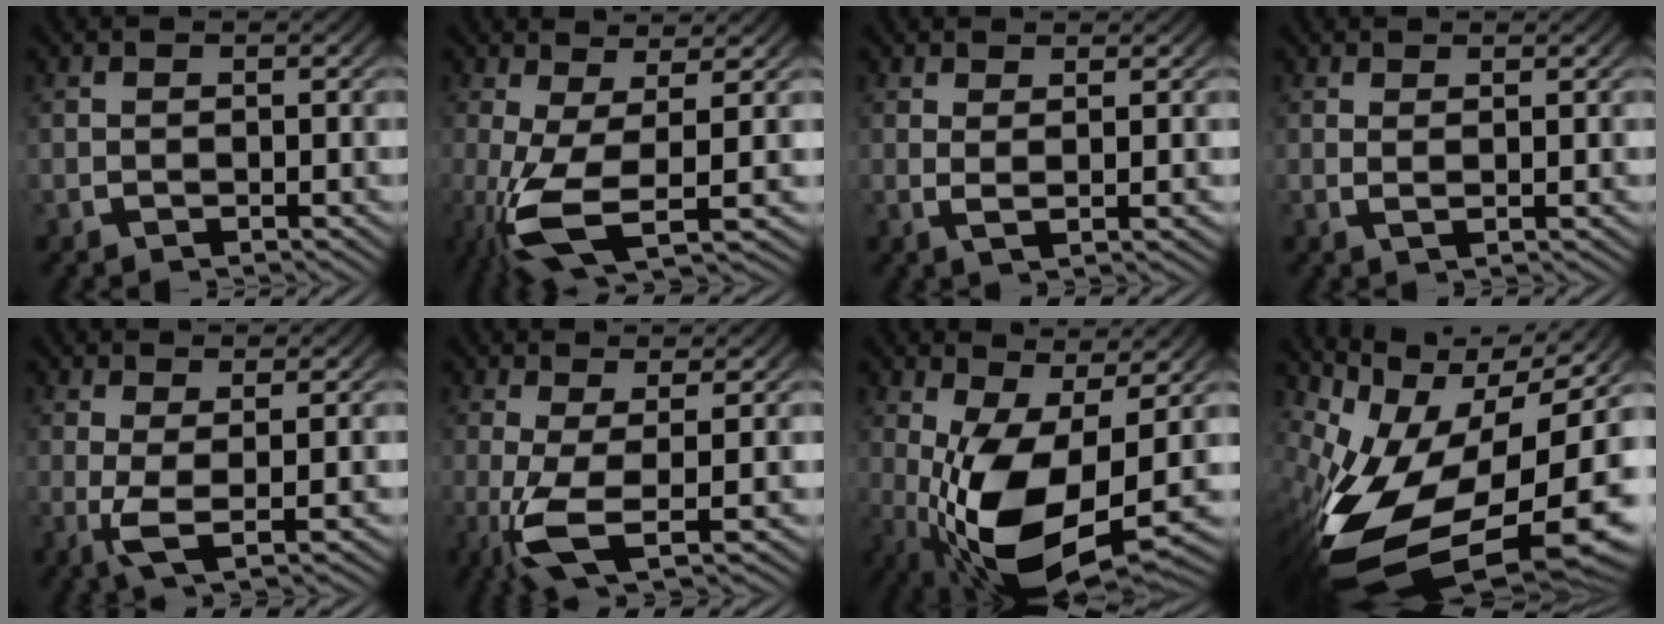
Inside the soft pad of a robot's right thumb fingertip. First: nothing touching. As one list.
[{"total": 8.7, "force": [-1.6, 4.0, 7.5], "torque": [-0.166, -0.038, -0.009]}, {"total": 1.7, "force": [1.0, 0.1, 1.4], "torque": [-0.028, -0.008, 0.023]}, {"total": 1.1, "force": [0.8, 0.0, 0.7], "torque": [-0.015, -0.006, 0.019]}, {"total": 3.4, "force": [0.5, 1.0, 3.2], "torque": [-0.071, -0.018, 0.017]}, {"total": 6.5, "force": [-0.9, 2.7, 5.8], "torque": [-0.132, -0.033, -0.002]}, {"total": 12.3, "force": [-1.2, 6.4, 10.4], "torque": [-0.202, -0.058, 0.012]}, {"total": 21.5, "force": [-3.7, 12.3, 17.2], "torque": [-0.336, -0.078, -0.010]}]